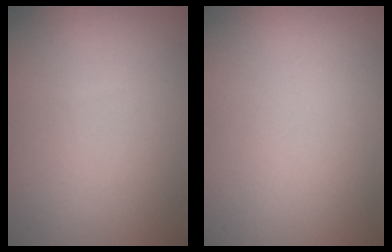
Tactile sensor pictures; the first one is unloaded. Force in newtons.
{"total": 0.0}